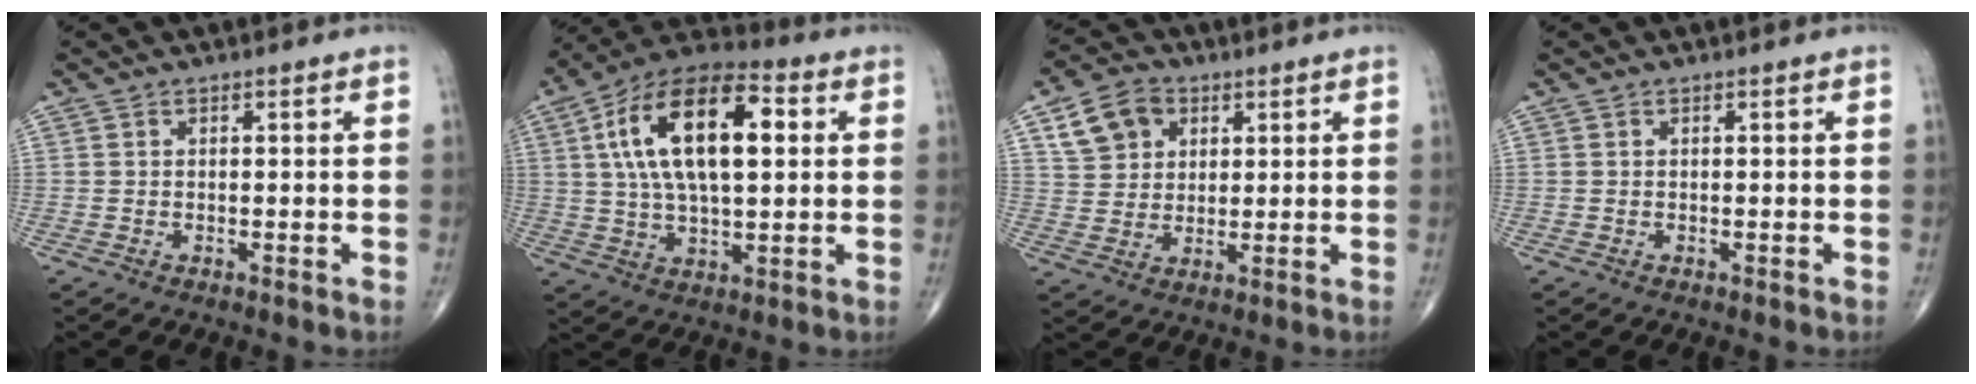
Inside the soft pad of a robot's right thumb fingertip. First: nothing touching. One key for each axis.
{"total": 20.0, "fx": 4.3, "fy": 9.5, "fz": 17.1, "tx": -0.290, "ty": 0.019, "tz": 0.065}
{"total": 8.8, "fx": 3.8, "fy": 6.9, "fz": 4.0, "tx": -0.047, "ty": -0.004, "tz": 0.071}
{"total": 0.0}